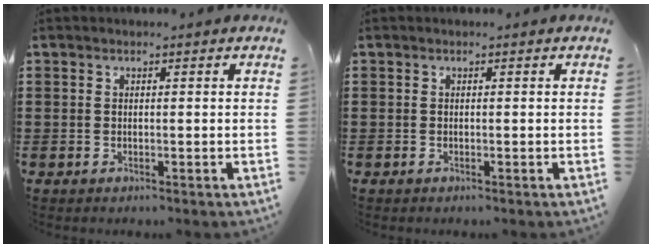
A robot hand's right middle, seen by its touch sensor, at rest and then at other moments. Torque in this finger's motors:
{"motor_torque": [-2.14, 0.00, 0.05, -0.01]}